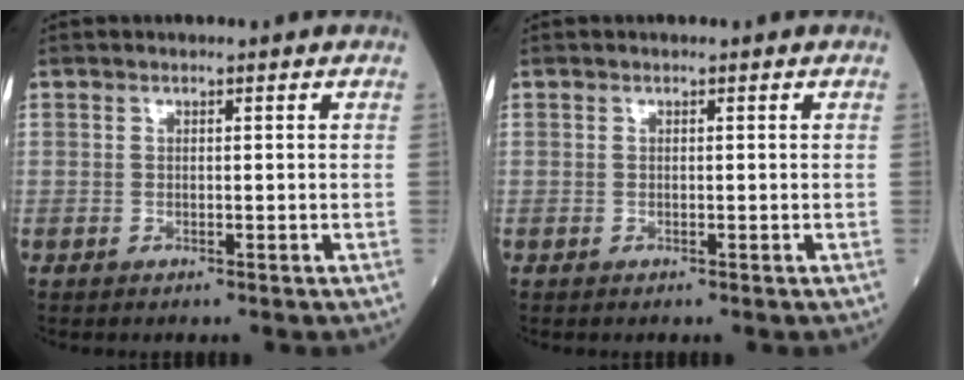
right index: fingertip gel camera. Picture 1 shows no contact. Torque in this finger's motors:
{"motor_torque": [0.02, 0.00, -0.04, 0.00]}